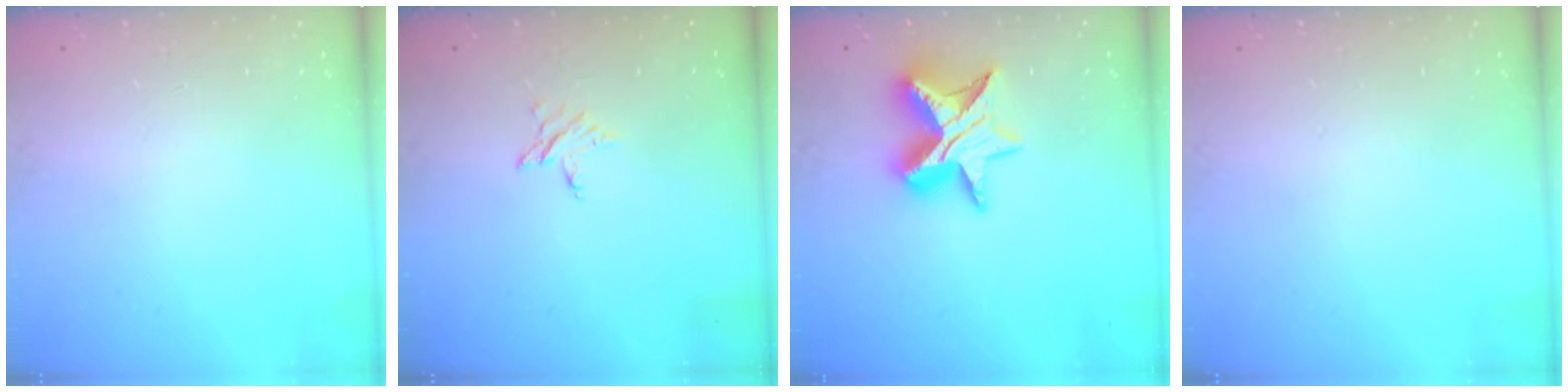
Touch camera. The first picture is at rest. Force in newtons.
{"total": 2.7, "press": 2.7, "slide": 0.2}
{"total": 13.4, "press": 13.4, "slide": 0.9}
{"total": 0.0}